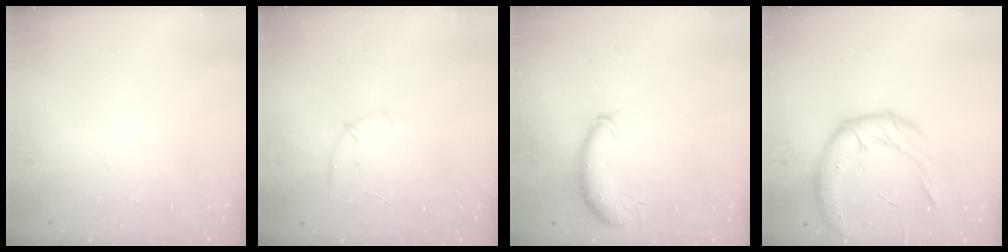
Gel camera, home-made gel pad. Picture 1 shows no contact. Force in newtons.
{"total": 5.5, "press": 5.3, "slide": 1.5}
{"total": 8.7, "press": 8.6, "slide": 1.2}
{"total": 16.1, "press": 15.9, "slide": 2.5}